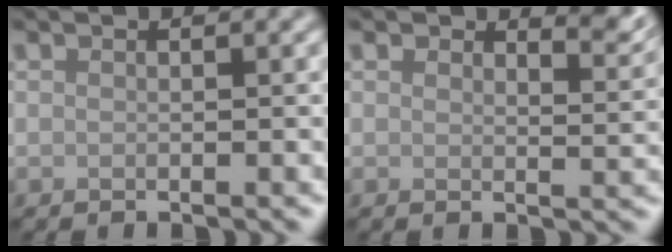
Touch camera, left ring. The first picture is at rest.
{"total": 2.5, "force": [2.1, 0.8, 1.1], "torque": [-0.012, -0.007, 0.028]}